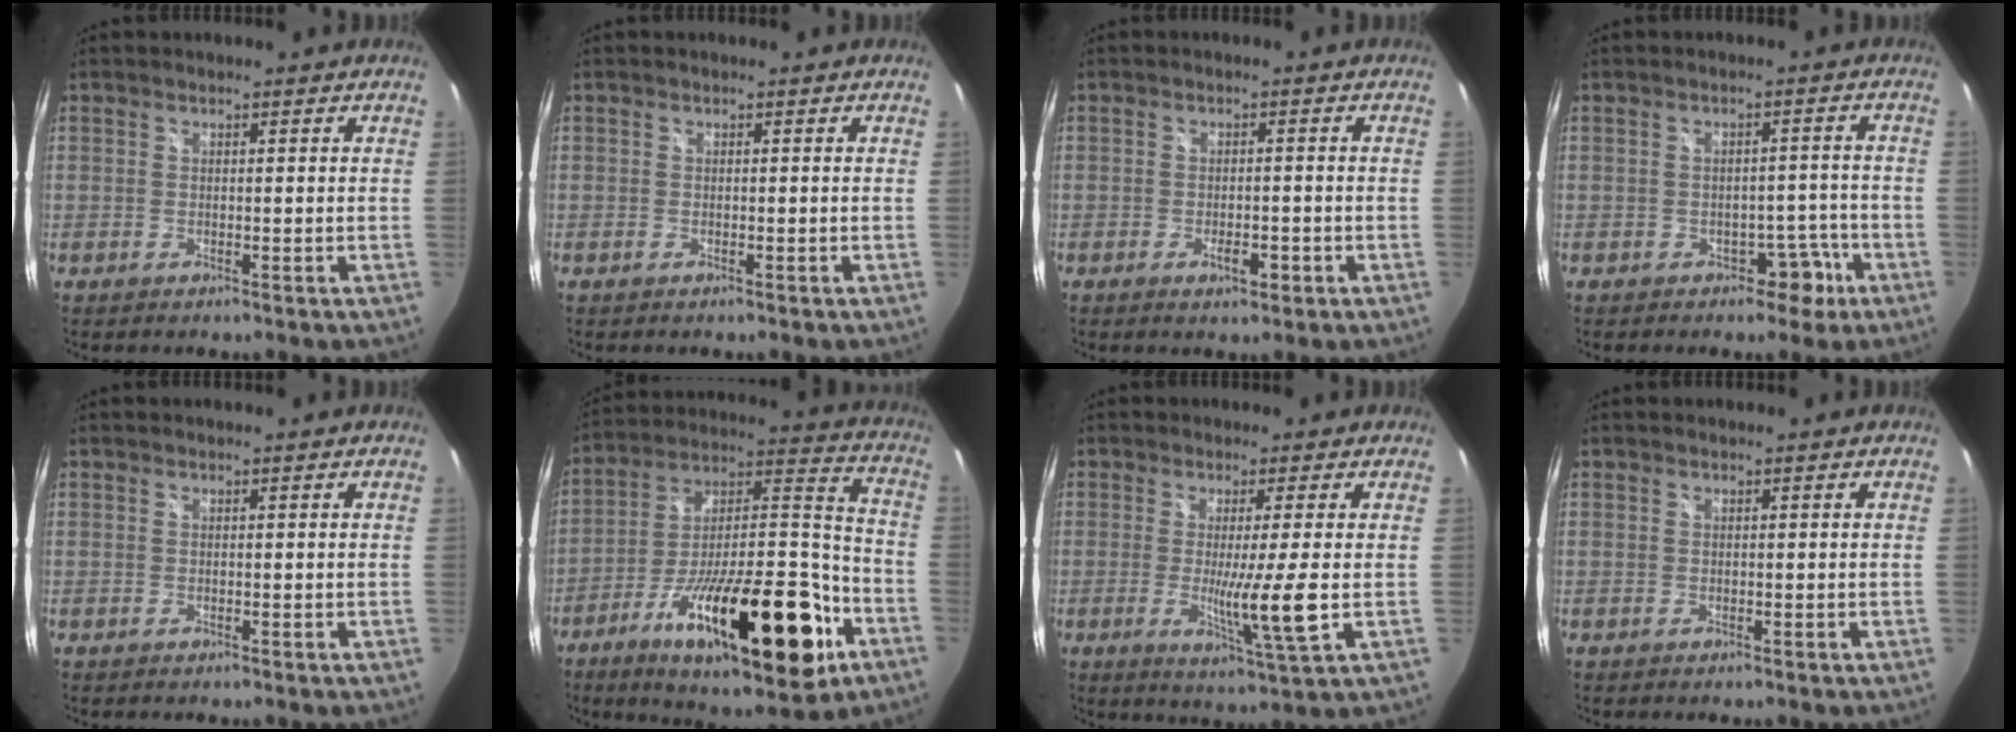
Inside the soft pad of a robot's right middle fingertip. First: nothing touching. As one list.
[{"total": 0.0}, {"total": 3.1, "force": [-1.5, 1.4, 2.2], "torque": [-0.039, -0.005, -0.022]}, {"total": 4.1, "force": [-2.5, 2.9, 1.7], "torque": [-0.026, 0.013, -0.023]}, {"total": 0.0}, {"total": 29.5, "force": [-14.2, 9.1, 24.2], "torque": [-0.378, -0.011, -0.228]}, {"total": 7.8, "force": [-0.8, -1.3, 7.7], "torque": [-0.125, -0.025, -0.018]}, {"total": 0.0}]